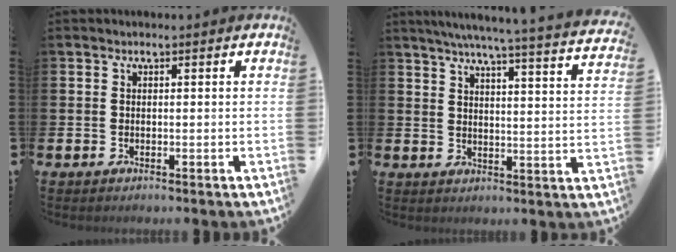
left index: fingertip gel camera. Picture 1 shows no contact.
{"total": 5.7, "force": [5.3, -0.4, 2.0], "torque": [-0.046, -0.045, 0.084]}